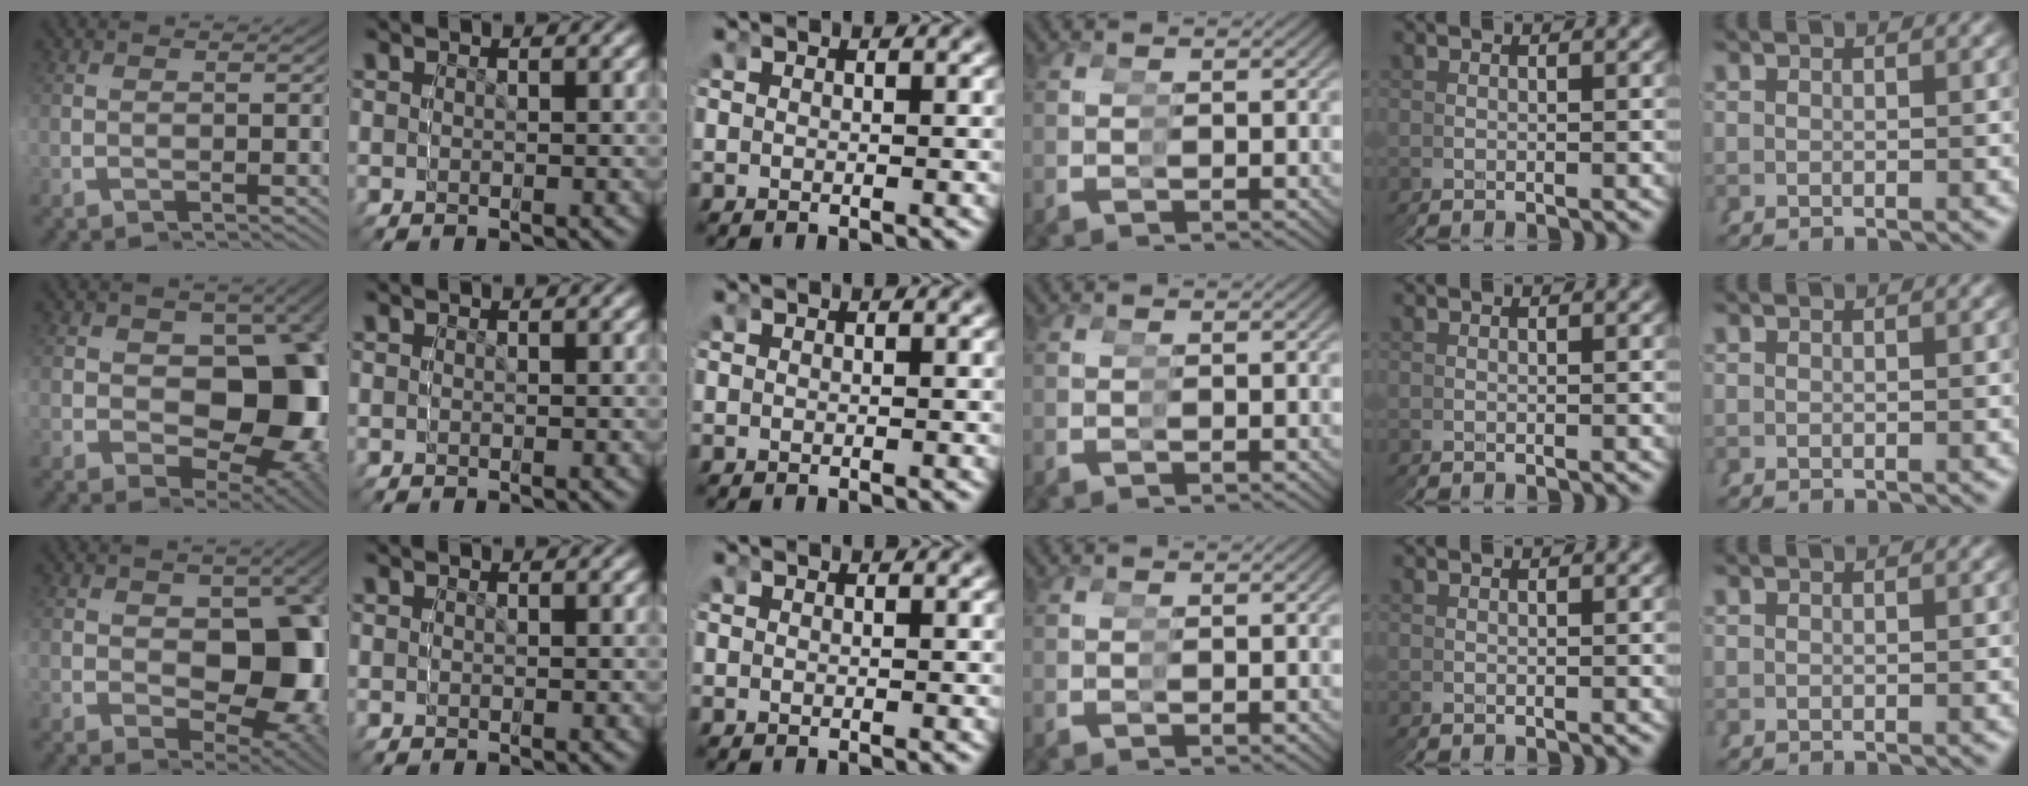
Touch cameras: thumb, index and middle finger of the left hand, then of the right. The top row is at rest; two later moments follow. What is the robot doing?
{"motion": "grasp_and_lifting", "object": "condiment"}